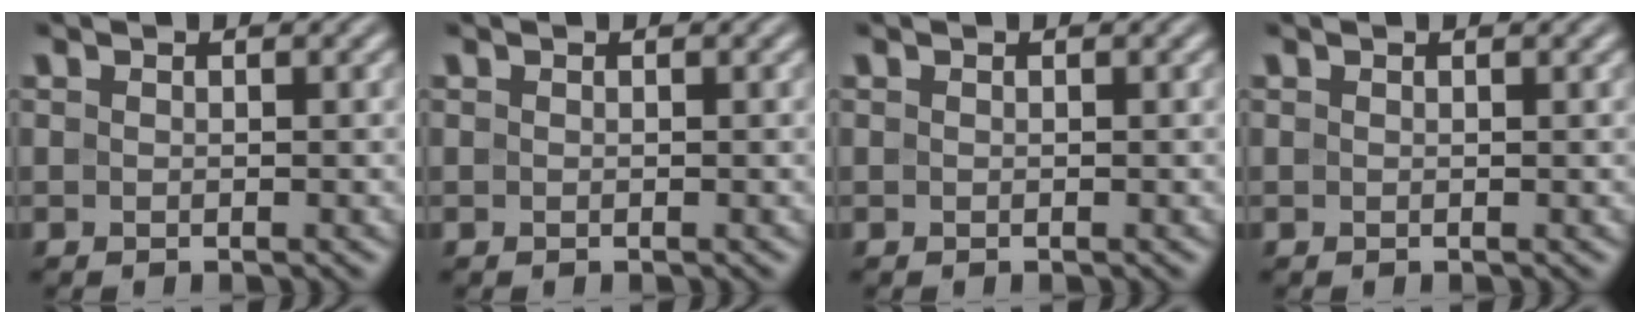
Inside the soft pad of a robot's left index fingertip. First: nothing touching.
{"total": 0.0}
{"total": 0.0}
{"total": 0.5, "force": [0.4, 0.1, 0.3], "torque": [-0.001, 0.005, 0.006]}